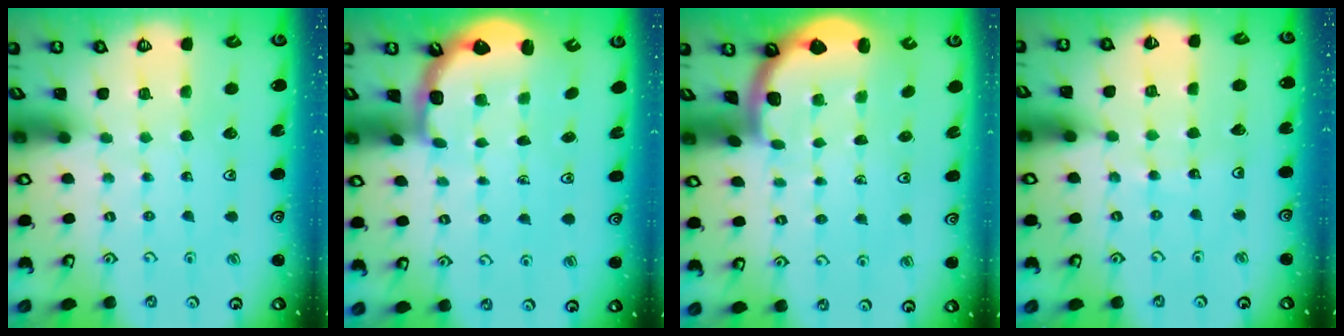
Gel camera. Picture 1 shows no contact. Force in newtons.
{"total": 2.8, "press": 2.2, "slide": 1.8}
{"total": 1.6, "press": 1.6, "slide": 0.1}
{"total": 6.6, "press": 6.5, "slide": 0.7}